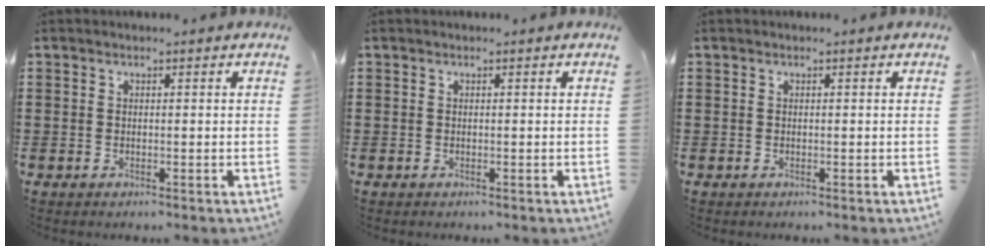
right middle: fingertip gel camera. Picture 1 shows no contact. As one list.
[{"total": 0.0}, {"total": 0.0}]